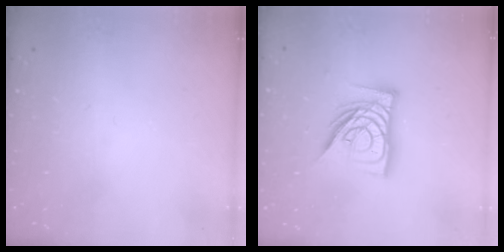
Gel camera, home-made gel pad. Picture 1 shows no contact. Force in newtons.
{"total": 14.0, "press": 14.0, "slide": 1.1}